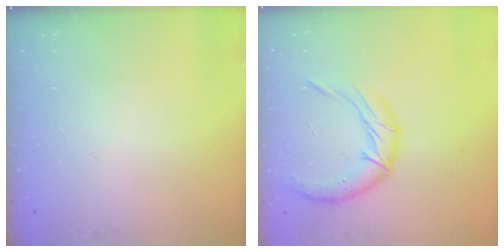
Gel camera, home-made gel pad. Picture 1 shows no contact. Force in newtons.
{"total": 12.8, "press": 12.8, "slide": 1.5}